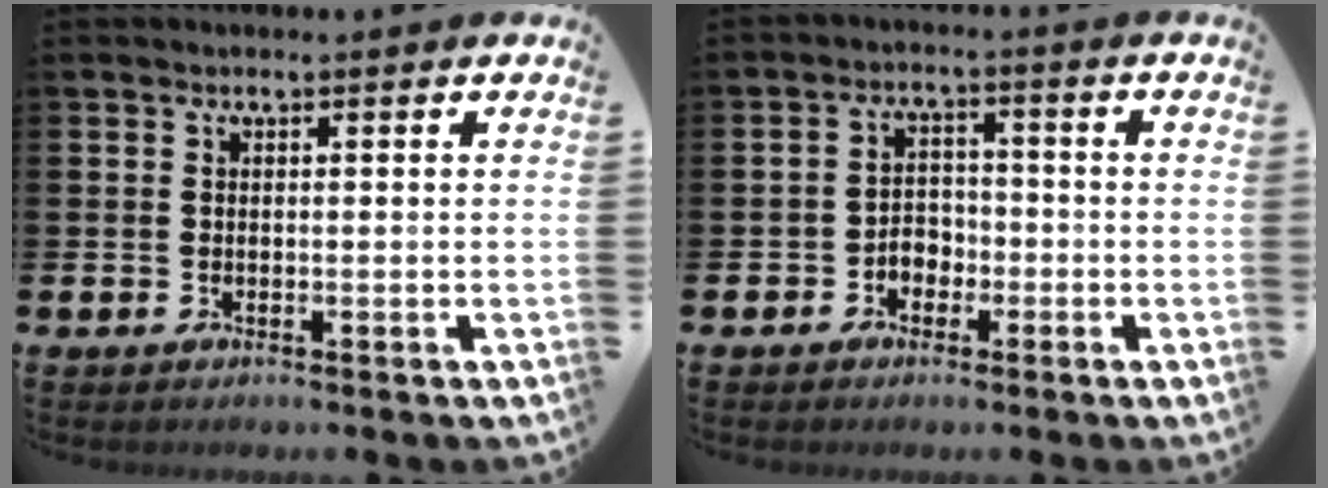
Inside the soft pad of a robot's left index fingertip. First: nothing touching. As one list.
[{"total": 3.0, "force": [-1.7, 2.3, 1.0], "torque": [-0.022, 0.005, -0.040]}]